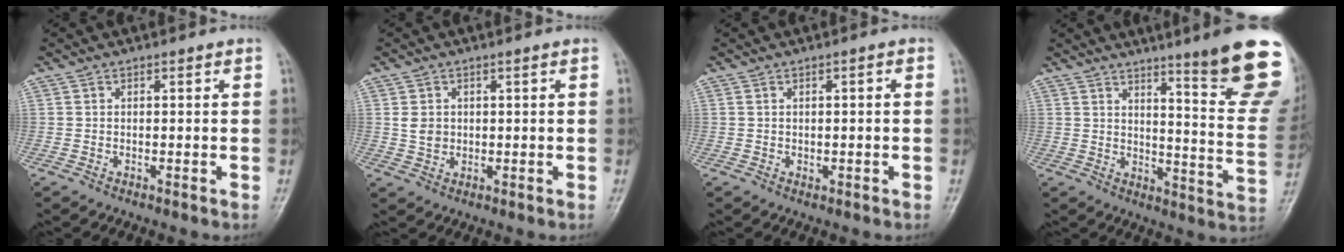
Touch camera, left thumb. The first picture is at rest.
{"total": 2.8, "force": [0.6, 2.3, 1.5], "torque": [-0.016, 0.000, 0.015]}
{"total": 1.4, "force": [-0.2, 0.7, 1.2], "torque": [-0.019, 0.006, -0.003]}
{"total": 19.7, "force": [13.0, 1.6, 14.7], "torque": [-0.158, -0.091, 0.169]}